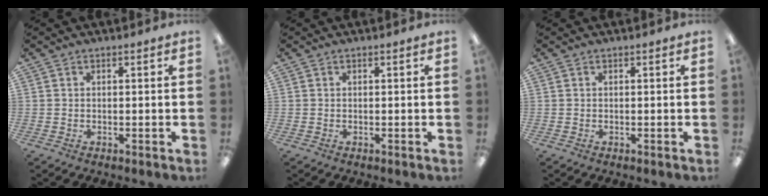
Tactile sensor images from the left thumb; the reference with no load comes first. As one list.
[{"total": 0.0}, {"total": 0.0}]